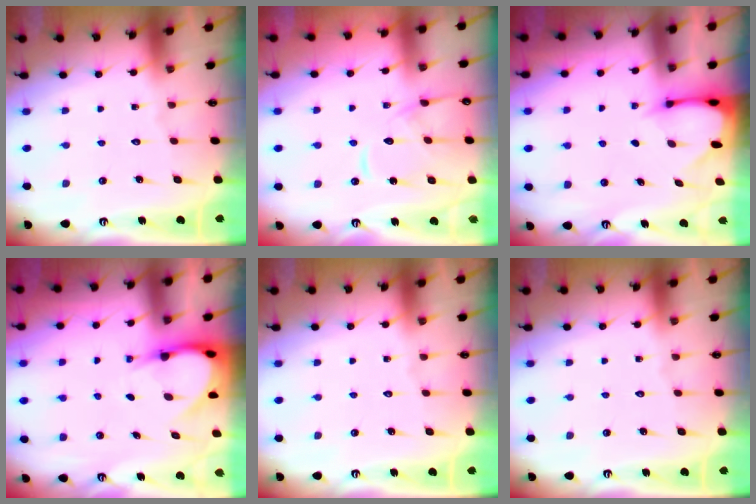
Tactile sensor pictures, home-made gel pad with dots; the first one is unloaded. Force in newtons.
{"total": 11.2, "press": 11.1, "slide": 1.1}
{"total": 2.4, "press": 2.4, "slide": 0.3}
{"total": 4.9, "press": 4.8, "slide": 0.7}
{"total": 0.0}
{"total": 0.0}